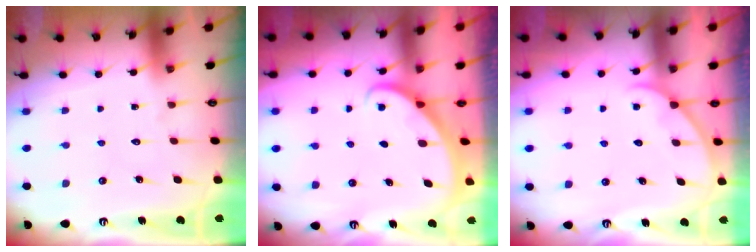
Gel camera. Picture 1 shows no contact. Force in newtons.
{"total": 2.1, "press": 2.1, "slide": 0.1}
{"total": 3.1, "press": 3.0, "slide": 0.3}